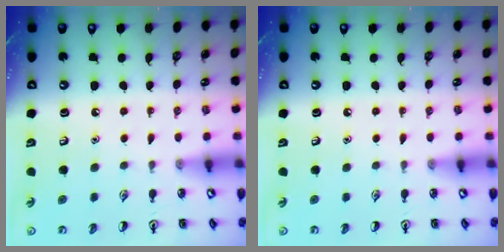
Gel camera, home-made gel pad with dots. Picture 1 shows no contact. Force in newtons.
{"total": 0.0}